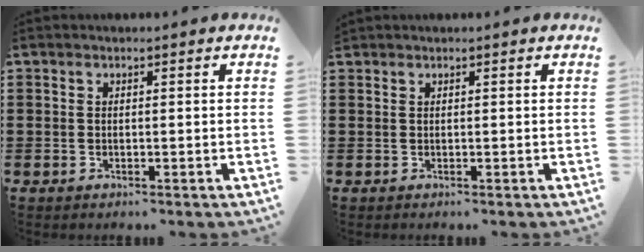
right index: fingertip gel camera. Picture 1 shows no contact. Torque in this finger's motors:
{"motor_torque": [0.05, 0.38, -0.02, 0.00]}